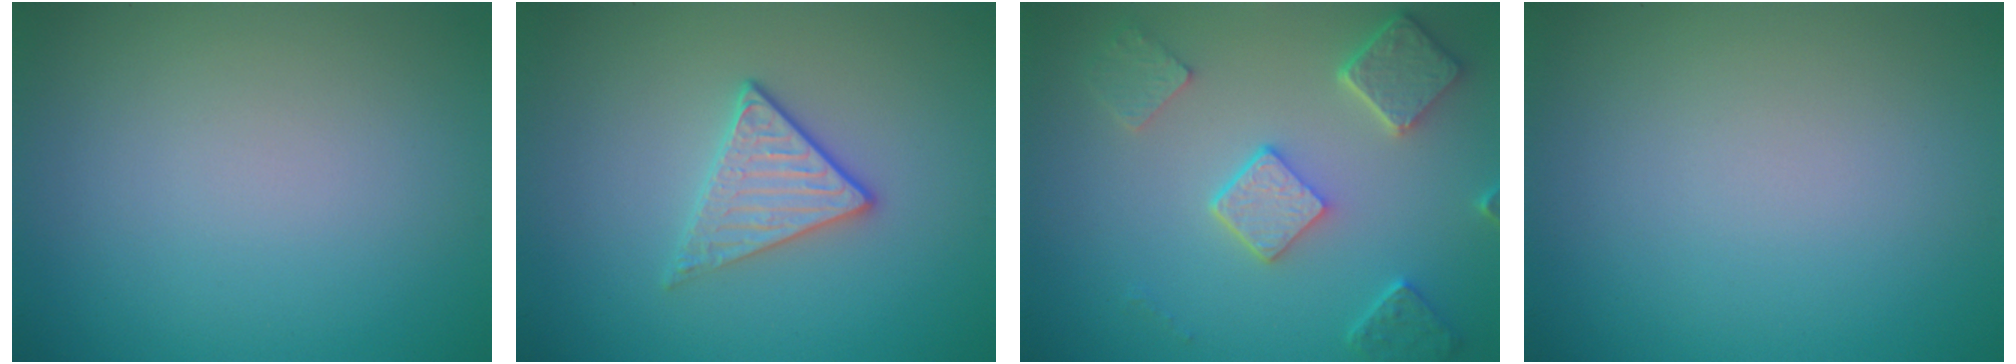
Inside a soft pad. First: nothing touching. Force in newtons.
{"total": 2.3, "press": 2.0, "slide": 1.0}
{"total": 4.8, "press": 3.7, "slide": 3.0}
{"total": 0.0}